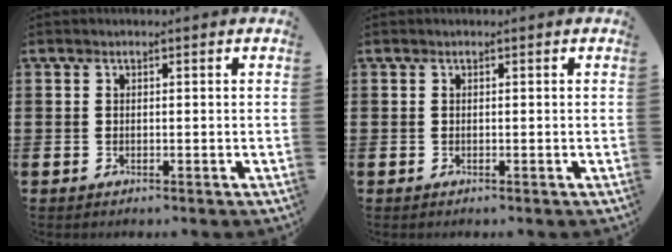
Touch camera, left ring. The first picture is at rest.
{"total": 0.0}